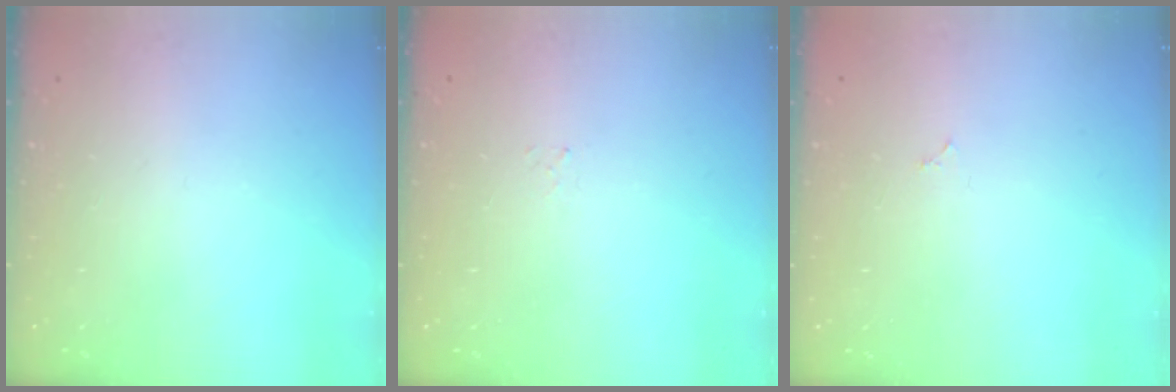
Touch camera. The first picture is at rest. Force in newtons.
{"total": 1.5, "press": 1.5, "slide": 0.2}
{"total": 1.8, "press": 1.8, "slide": 0.3}